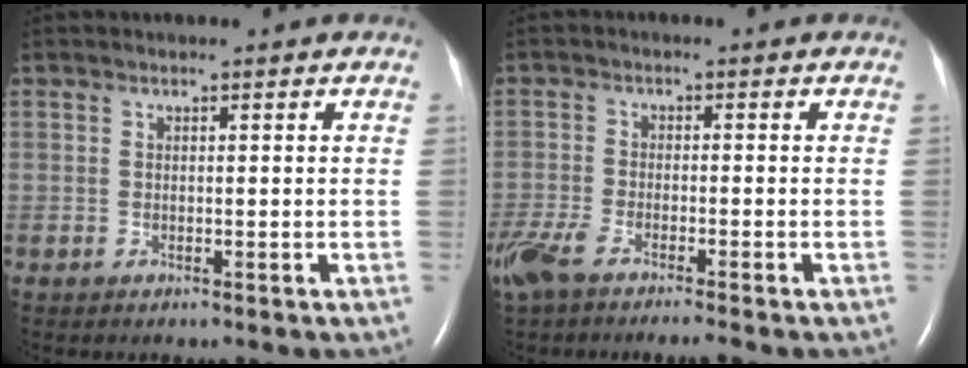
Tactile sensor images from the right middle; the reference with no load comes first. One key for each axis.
{"total": 8.3, "fx": -6.5, "fy": 1.2, "fz": 5.0, "tx": -0.098, "ty": -0.015, "tz": -0.116}